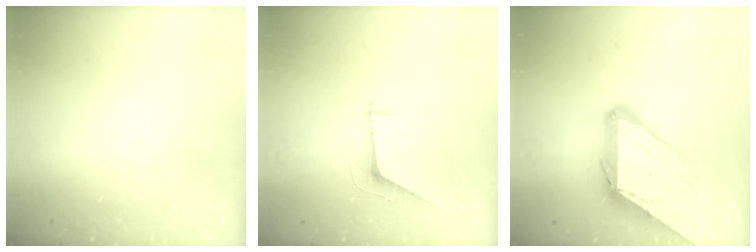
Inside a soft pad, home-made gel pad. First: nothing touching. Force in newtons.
{"total": 6.5, "press": 6.5, "slide": 0.2}
{"total": 23.4, "press": 23.3, "slide": 2.5}